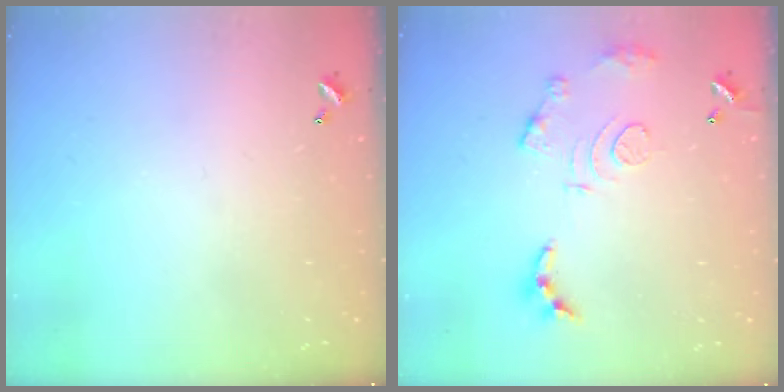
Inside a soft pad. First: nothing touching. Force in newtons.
{"total": 10.7, "press": 10.7, "slide": 0.7}